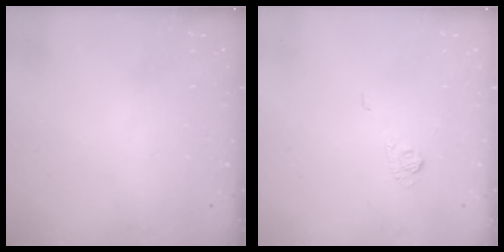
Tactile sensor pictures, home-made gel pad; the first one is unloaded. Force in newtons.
{"total": 4.8, "press": 4.6, "slide": 1.4}